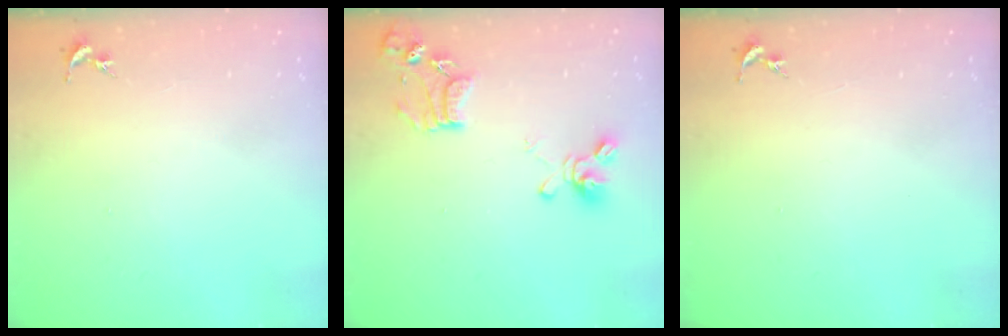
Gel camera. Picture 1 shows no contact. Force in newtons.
{"total": 14.6, "press": 14.6, "slide": 1.4}
{"total": 0.0}